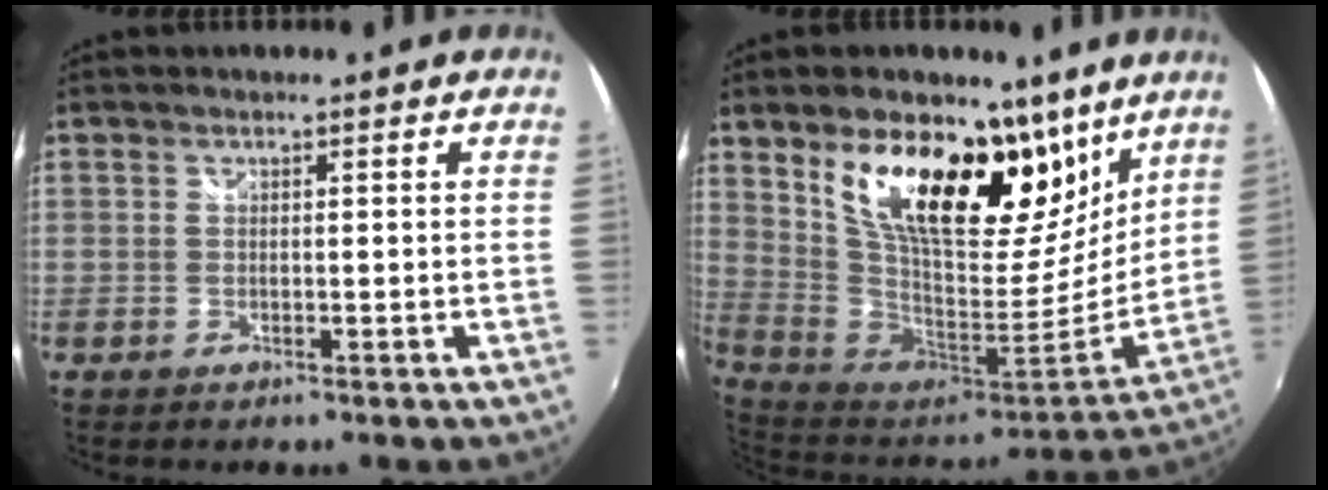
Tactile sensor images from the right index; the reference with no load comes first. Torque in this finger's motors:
{"motor_torque": [1.11, 1.02, 1.05, 0.21]}